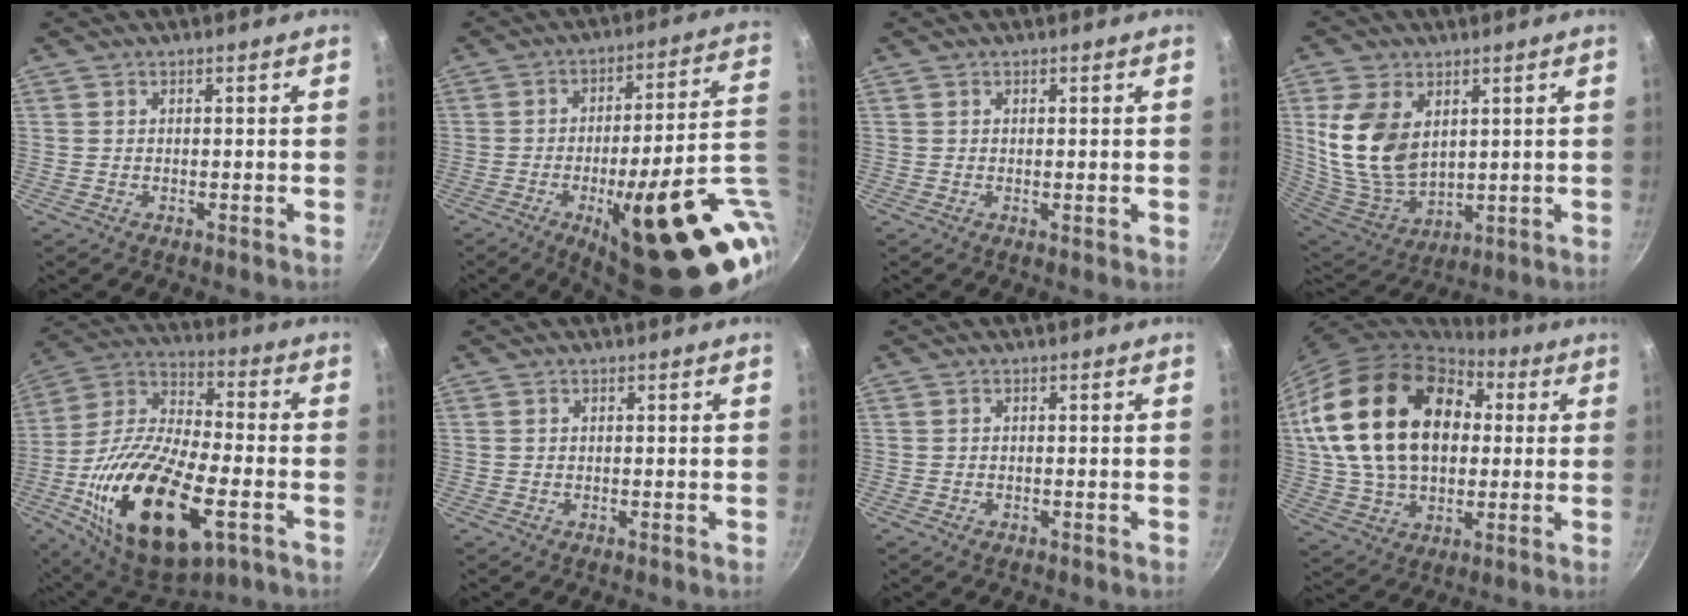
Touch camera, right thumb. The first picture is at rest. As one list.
[{"total": 29.6, "force": [-6.5, 8.7, 27.5], "torque": [-0.328, -0.001, -0.074]}, {"total": 0.7, "force": [0.1, 0.2, 0.7], "torque": [-0.009, -0.004, -0.001]}, {"total": 15.2, "force": [4.0, 9.8, 10.9], "torque": [-0.204, -0.033, 0.093]}, {"total": 28.3, "force": [-8.9, 13.2, 23.5], "torque": [-0.428, 0.015, -0.156]}, {"total": 0.0}, {"total": 0.5, "force": [-0.4, 0.2, 0.3], "torque": [-0.006, 0.001, -0.008]}, {"total": 25.5, "force": [5.1, 17.2, 18.0], "torque": [-0.307, 0.018, 0.092]}]